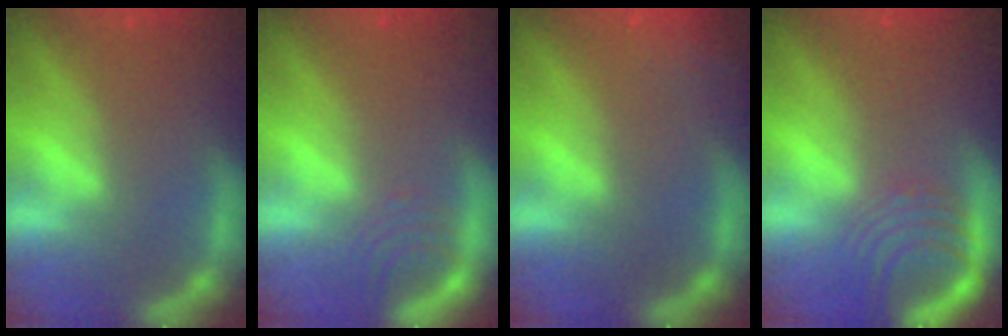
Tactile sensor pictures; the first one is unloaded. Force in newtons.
{"total": 2.5}
{"total": 3.0}
{"total": 6.1}